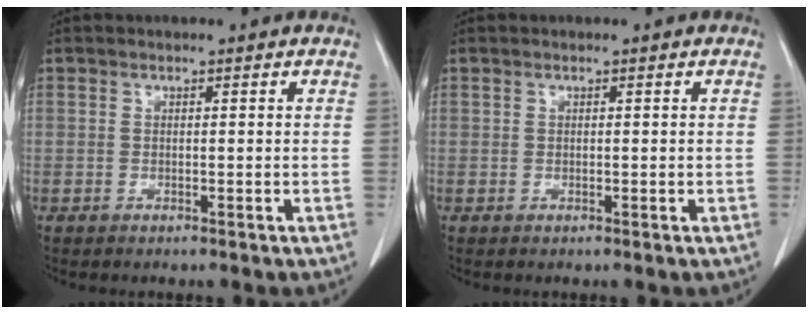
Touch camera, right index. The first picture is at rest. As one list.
[{"total": 0.0}]